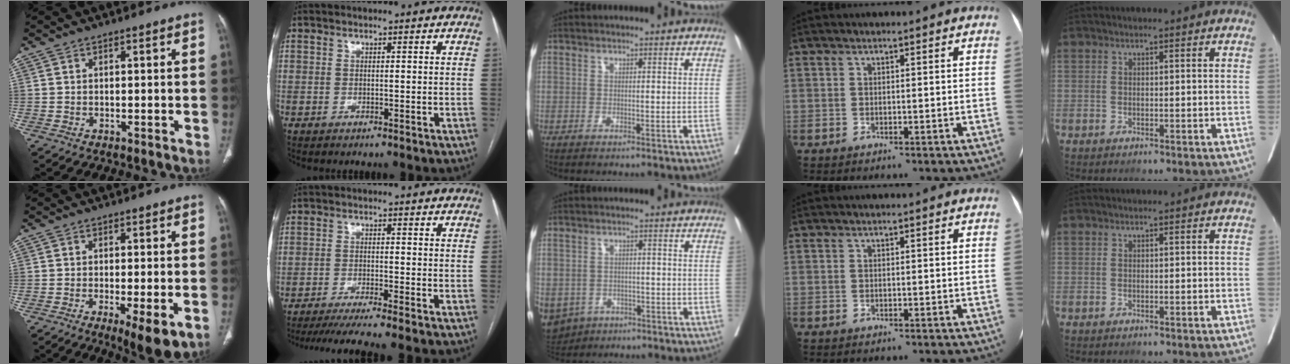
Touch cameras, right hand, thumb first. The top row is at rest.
{"thumb": {"total": 7.8, "force": [-2.9, 1.9, 7.0], "torque": [-0.104, -0.018, -0.042]}, "index": {"total": 8.5, "force": [-7.3, -1.6, 4.0], "torque": [-0.050, -0.023, -0.116]}, "middle": {"total": 10.8, "force": [-5.6, 8.6, 3.5], "torque": [-0.104, -0.007, -0.070]}}